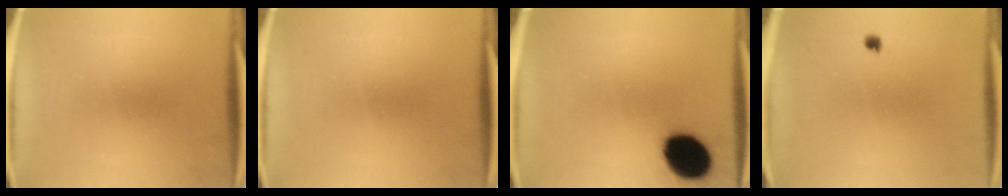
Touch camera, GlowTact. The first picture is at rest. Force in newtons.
{"total": 0.0}
{"total": 15.1}
{"total": 1.0}